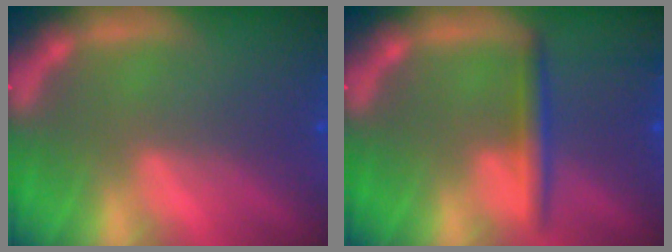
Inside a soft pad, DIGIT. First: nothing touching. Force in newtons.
{"total": 2.4}